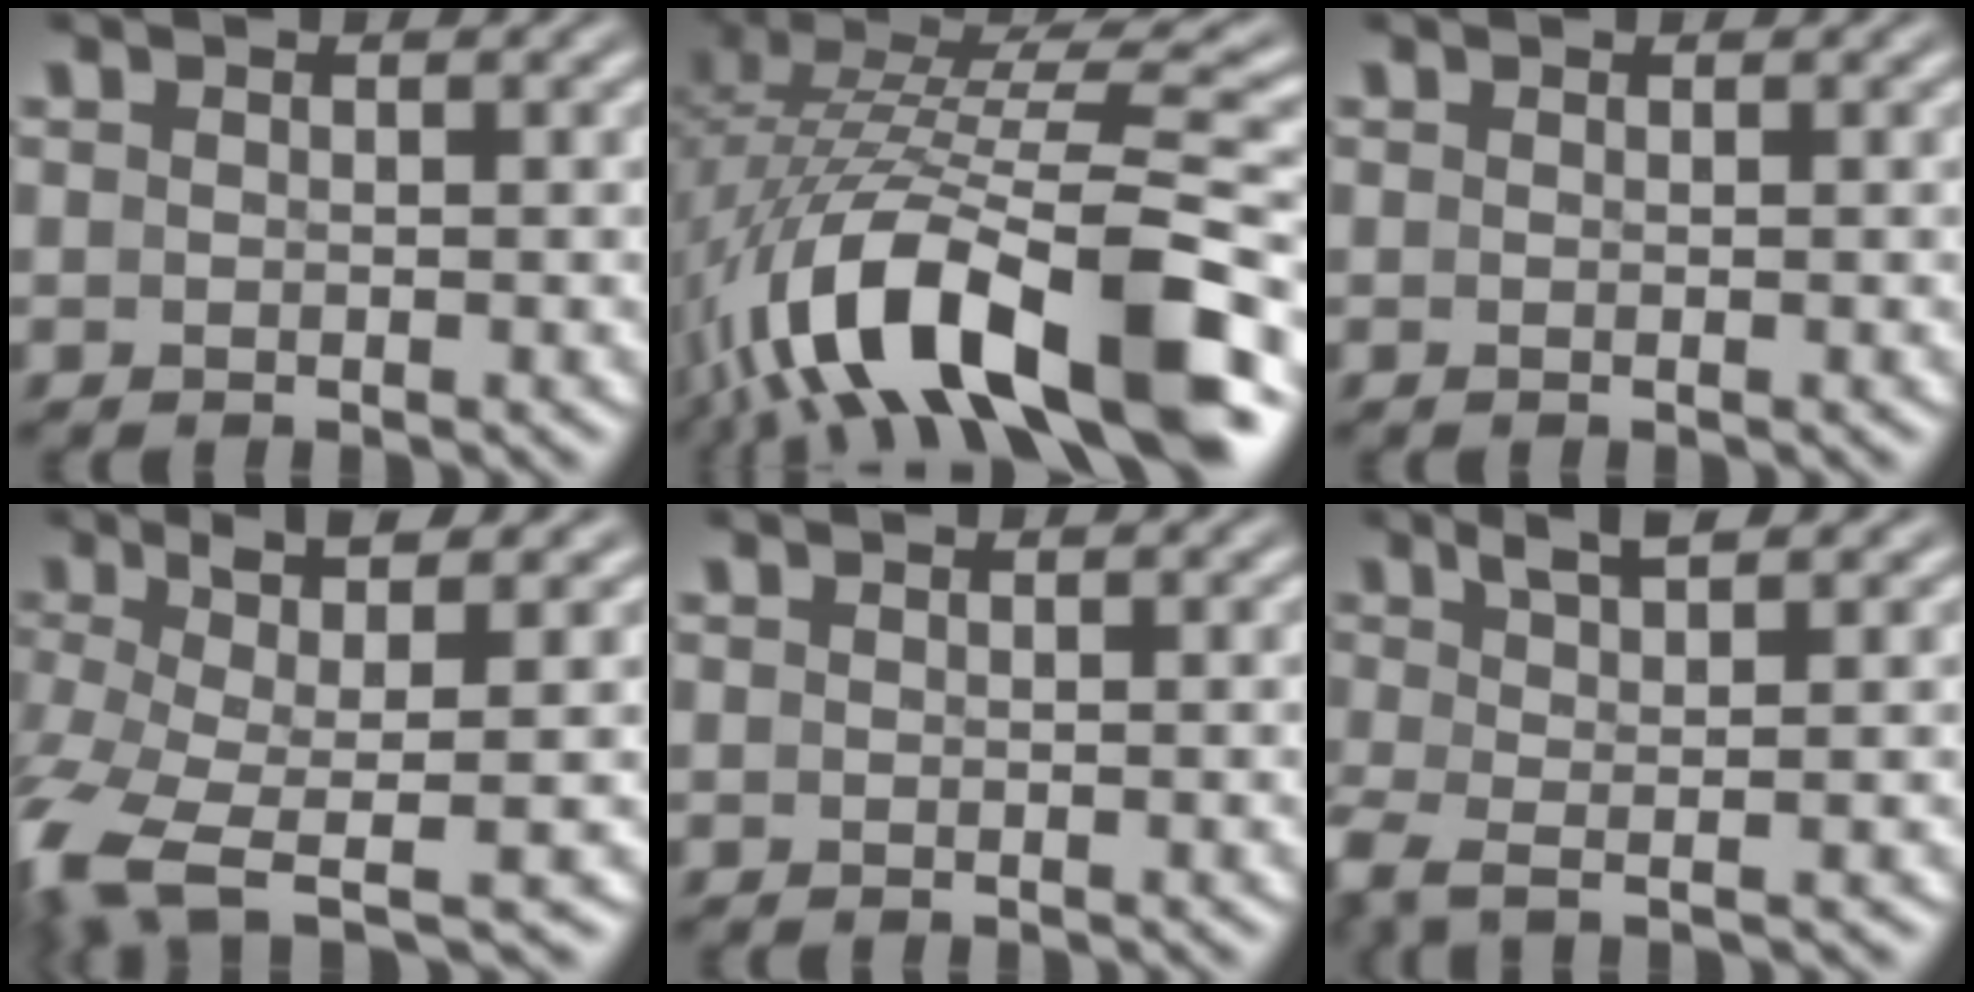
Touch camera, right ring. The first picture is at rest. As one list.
[{"total": 12.7, "force": [-3.3, 5.6, 10.9], "torque": [-0.213, -0.030, -0.031]}, {"total": 0.0}, {"total": 7.9, "force": [-4.3, 4.0, 5.4], "torque": [-0.140, -0.044, -0.048]}, {"total": 0.0}, {"total": 3.7, "force": [0.5, 0.8, 3.5], "torque": [-0.087, -0.013, 0.021]}]